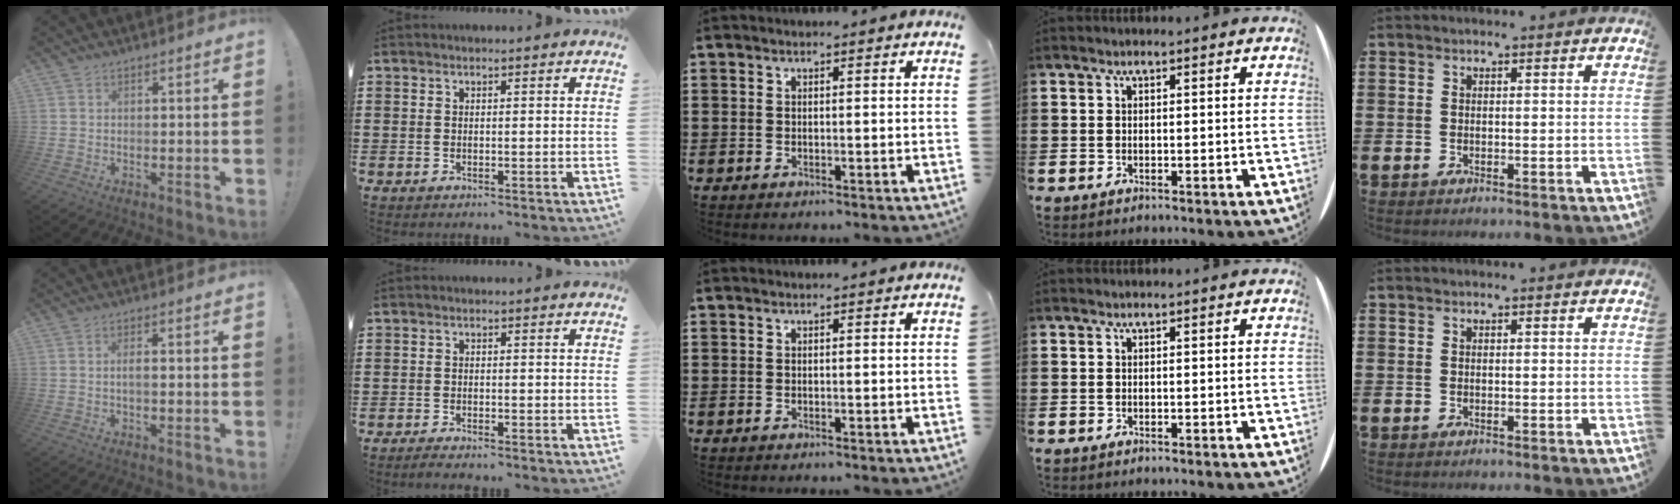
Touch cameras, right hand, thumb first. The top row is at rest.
{"thumb": {"total": 1.9, "force": [-0.1, 0.4, 1.8], "torque": [-0.034, 0.005, -0.003]}, "index": {"total": 1.2, "force": [-1.2, -0.1, 0.2], "torque": [-0.006, -0.003, -0.023]}}